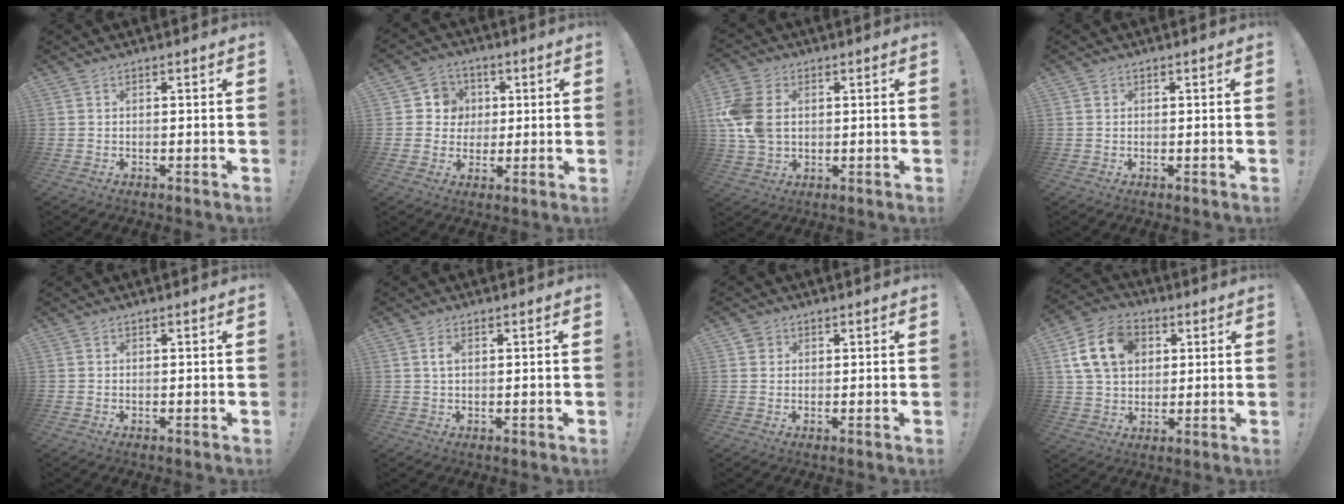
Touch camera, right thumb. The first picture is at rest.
{"total": 8.1, "force": [0.6, 7.9, 1.5], "torque": [-0.017, 0.000, 0.019]}
{"total": 13.3, "force": [1.5, 9.8, 8.8], "torque": [-0.188, 0.003, 0.029]}
{"total": 0.6, "force": [0.1, 0.6, 0.0], "torque": [0.006, 0.000, 0.001]}
{"total": 0.0}
{"total": 2.7, "force": [1.0, 1.3, 2.1], "torque": [-0.028, -0.002, 0.013]}
{"total": 2.0, "force": [1.1, 1.7, 0.2], "torque": [0.006, -0.005, 0.018]}
{"total": 16.2, "force": [5.0, 12.2, 9.5], "torque": [-0.161, -0.011, 0.099]}